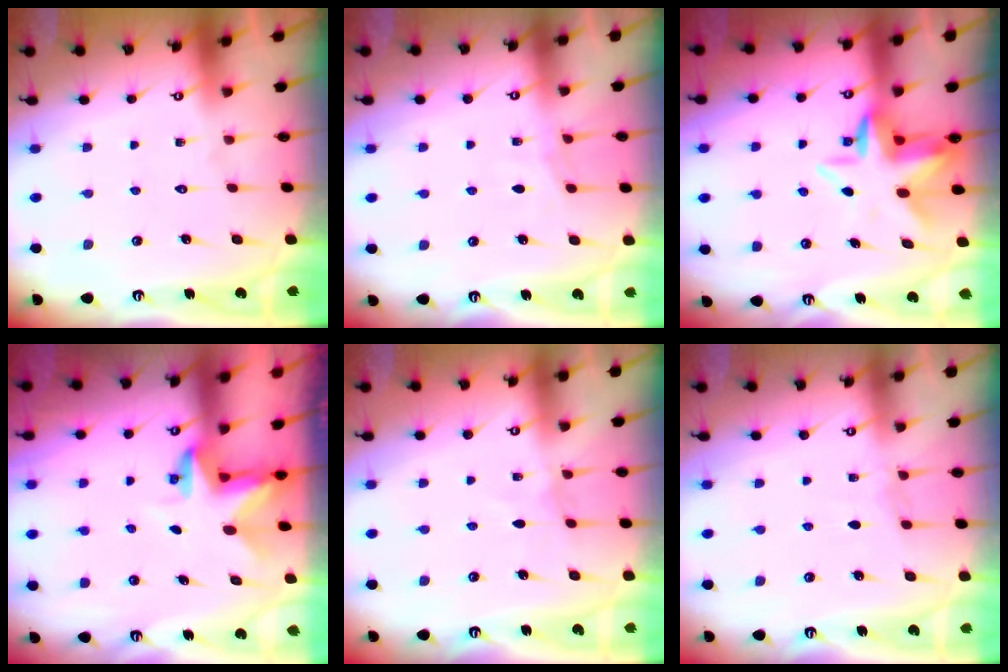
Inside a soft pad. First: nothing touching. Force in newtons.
{"total": 3.5, "press": 3.5, "slide": 0.4}
{"total": 7.1, "press": 6.9, "slide": 1.4}
{"total": 2.8, "press": 2.8, "slide": 0.2}
{"total": 2.9, "press": 2.9, "slide": 0.4}
{"total": 2.6, "press": 2.6, "slide": 0.4}